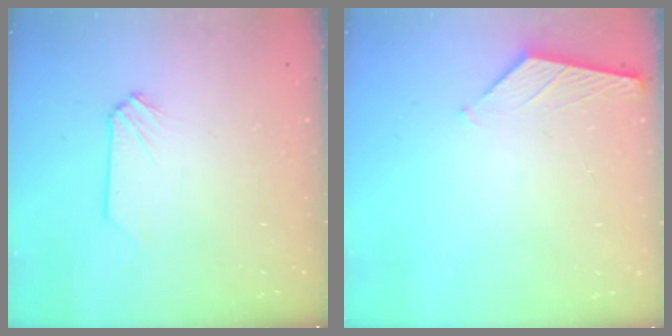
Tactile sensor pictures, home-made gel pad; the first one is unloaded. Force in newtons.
{"total": 1.2, "press": 1.1, "slide": 0.2}